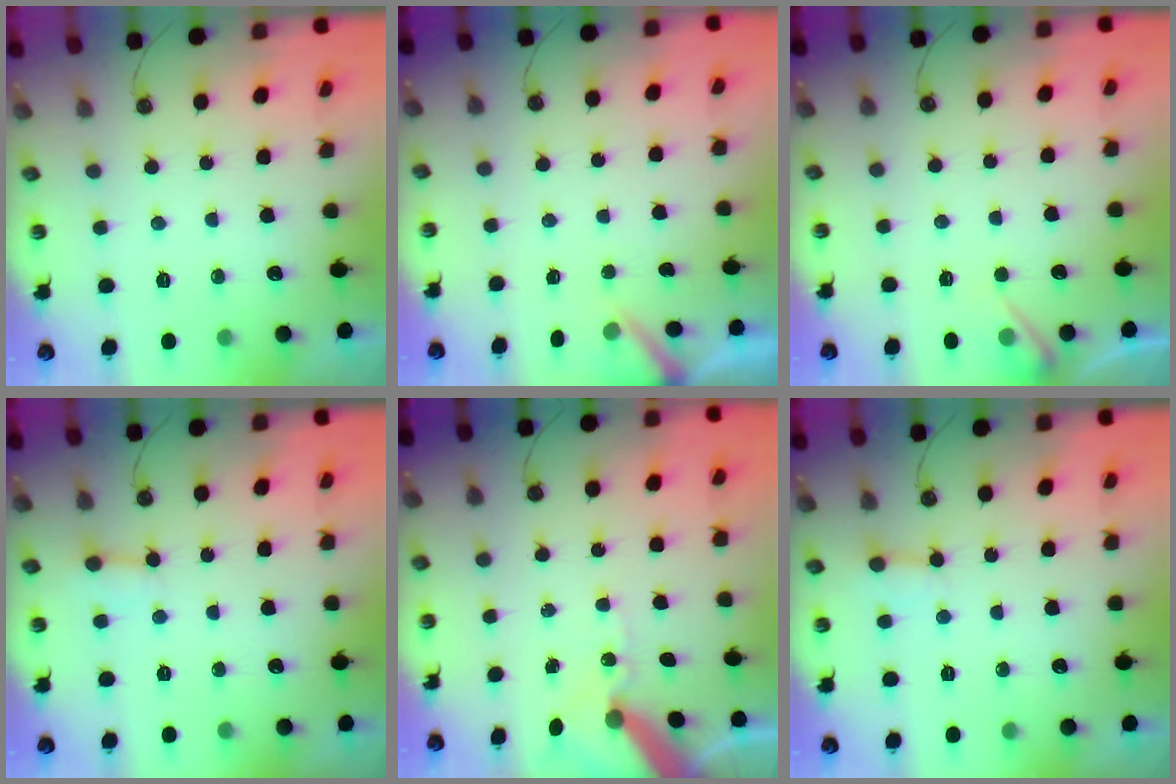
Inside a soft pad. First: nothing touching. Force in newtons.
{"total": 2.4, "press": 2.4, "slide": 0.3}
{"total": 4.6, "press": 4.6, "slide": 0.7}
{"total": 2.8, "press": 2.8, "slide": 0.3}
{"total": 10.3, "press": 10.2, "slide": 1.4}
{"total": 3.3, "press": 3.2, "slide": 0.2}